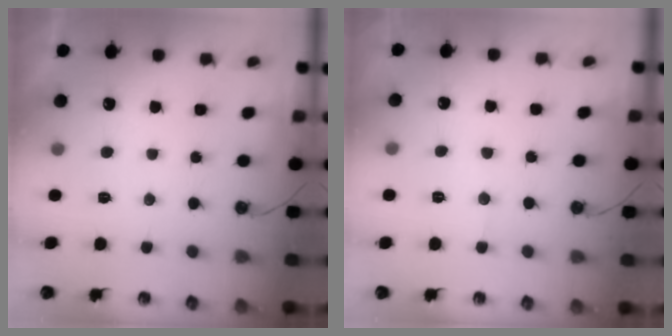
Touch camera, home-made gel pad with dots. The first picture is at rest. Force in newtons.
{"total": 6.0, "press": 6.0, "slide": 0.5}